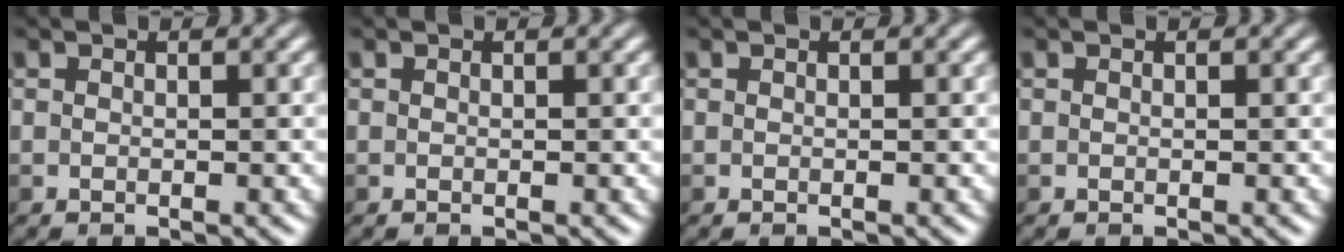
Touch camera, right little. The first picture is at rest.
{"total": 0.0}
{"total": 0.0}
{"total": 0.0}